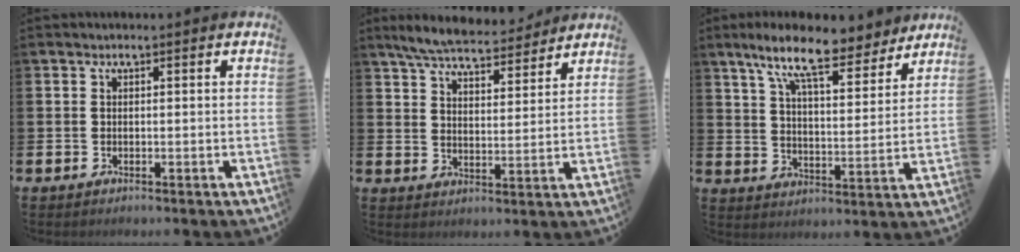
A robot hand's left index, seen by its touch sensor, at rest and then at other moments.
{"total": 6.6, "force": [6.3, 1.0, 1.7], "torque": [-0.047, -0.038, 0.109]}
{"total": 11.4, "force": [9.3, 2.7, 6.2], "torque": [-0.128, -0.046, 0.158]}